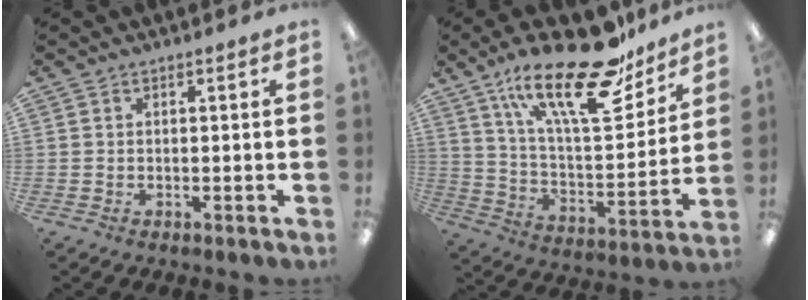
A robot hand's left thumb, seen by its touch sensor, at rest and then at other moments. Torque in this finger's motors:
{"motor_torque": [0.89, 0.00, 1.35, -1.41, 0.46]}